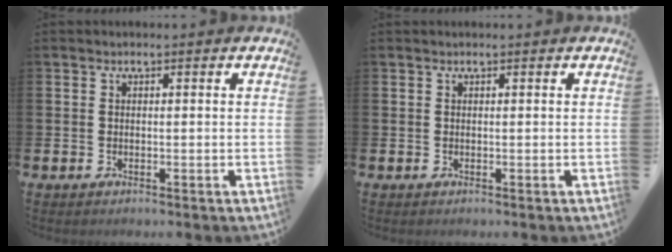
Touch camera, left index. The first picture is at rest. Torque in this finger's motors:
{"motor_torque": [0.27, -0.48, 0.02, 0.00]}